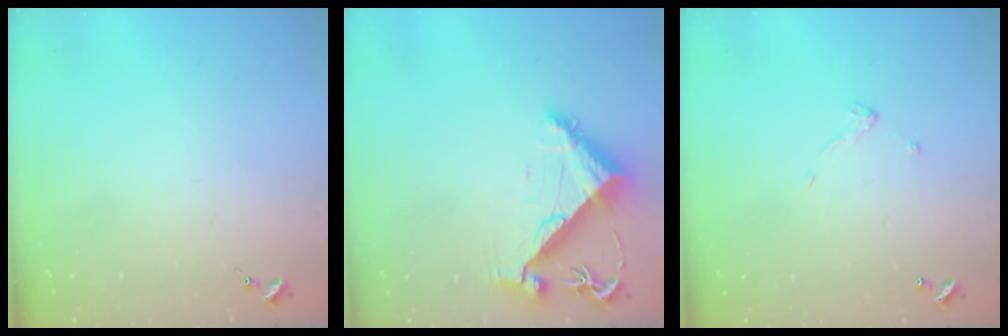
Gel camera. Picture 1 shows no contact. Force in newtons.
{"total": 8.5, "press": 8.4, "slide": 1.4}
{"total": 4.4, "press": 4.4, "slide": 0.2}